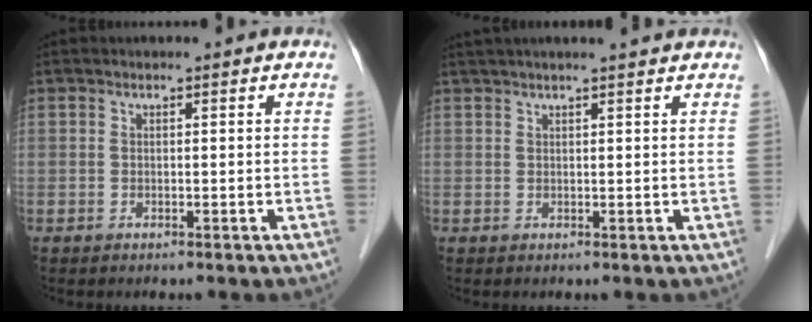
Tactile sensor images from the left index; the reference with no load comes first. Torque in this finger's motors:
{"motor_torque": [1.11, -1.03, -0.04, 0.02]}